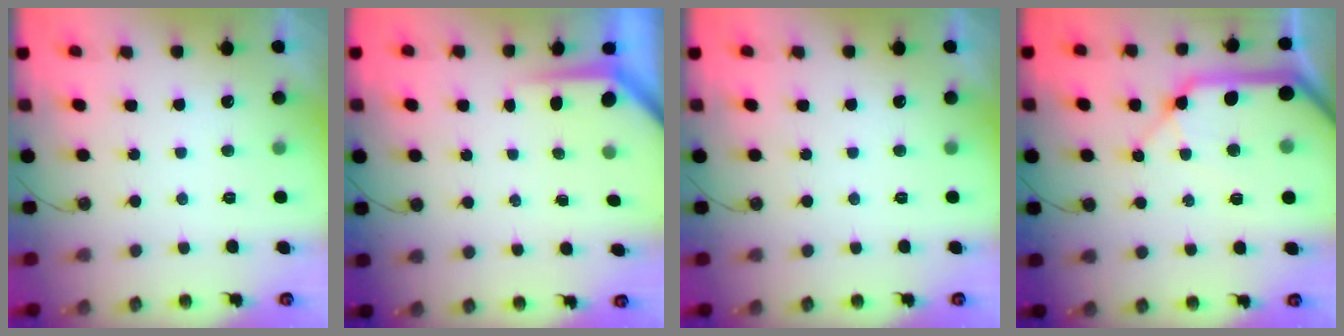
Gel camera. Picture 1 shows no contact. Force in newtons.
{"total": 3.9, "press": 3.9, "slide": 0.2}
{"total": 0.0}
{"total": 20.2, "press": 20.0, "slide": 3.0}